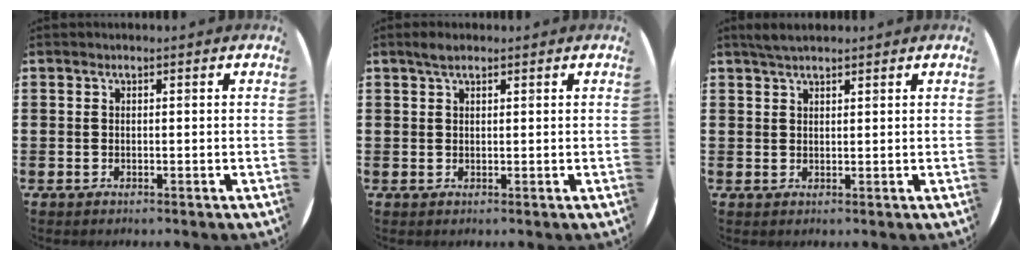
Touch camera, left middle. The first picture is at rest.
{"total": 1.6, "force": [1.2, 0.6, 0.8], "torque": [-0.010, 0.002, 0.020]}
{"total": 2.4, "force": [2.1, 0.7, 0.8], "torque": [-0.012, 0.003, 0.038]}